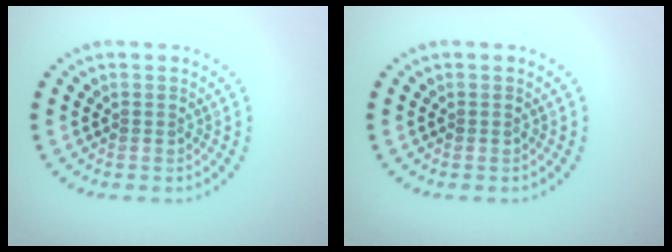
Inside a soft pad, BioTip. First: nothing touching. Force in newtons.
{"total": 0.0}